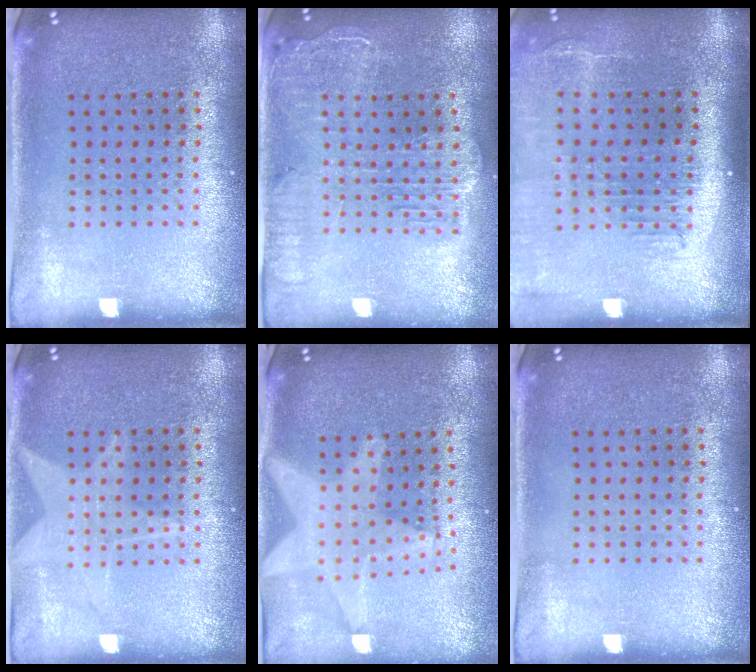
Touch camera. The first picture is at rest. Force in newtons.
{"total": 2.2, "press": 2.0, "slide": 1.0}
{"total": 2.2, "press": 1.8, "slide": 1.3}
{"total": 1.8, "press": 1.8, "slide": 0.3}
{"total": 1.9, "press": 1.6, "slide": 1.0}
{"total": 0.0}